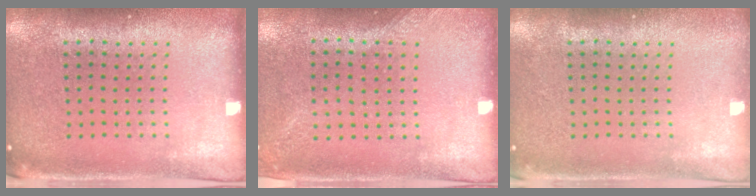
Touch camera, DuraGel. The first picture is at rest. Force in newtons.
{"total": 1.3, "press": 1.0, "slide": 0.8}
{"total": 0.7, "press": 0.6, "slide": 0.3}